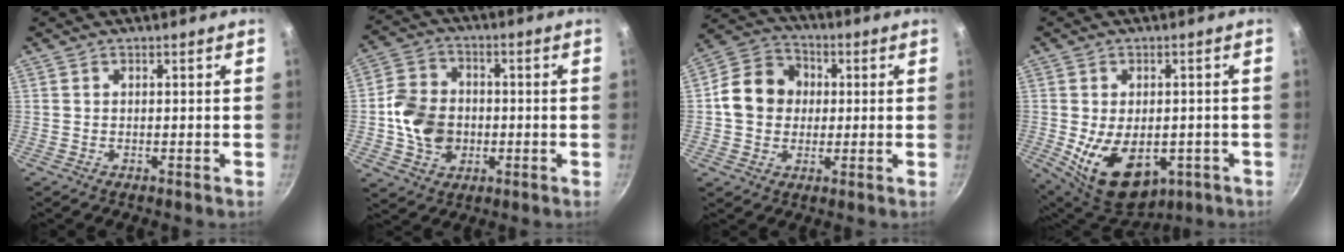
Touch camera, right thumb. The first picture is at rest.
{"total": 11.2, "force": [-1.2, 9.2, 6.3], "torque": [-0.091, 0.019, -0.030]}
{"total": 11.6, "force": [0.7, 10.1, 5.7], "torque": [-0.069, 0.018, -0.004]}
{"total": 14.4, "force": [-3.3, 9.2, 10.6], "torque": [-0.147, -0.013, -0.027]}